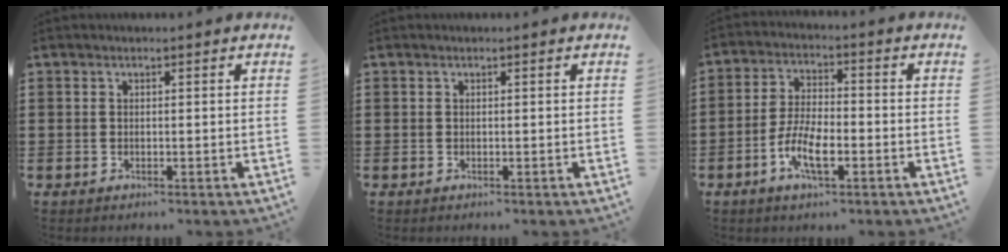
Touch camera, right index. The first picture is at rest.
{"total": 0.0}
{"total": 7.2, "force": [-3.1, 2.5, 6.1], "torque": [-0.142, -0.014, -0.061]}